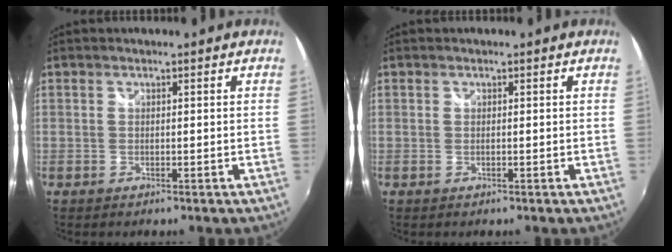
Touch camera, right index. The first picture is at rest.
{"total": 0.0}